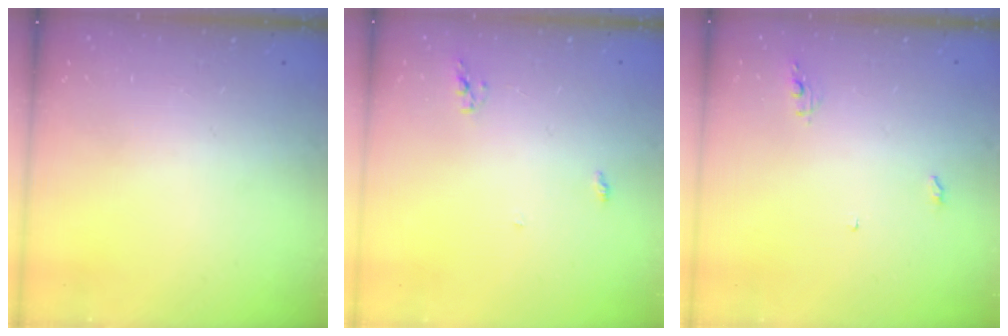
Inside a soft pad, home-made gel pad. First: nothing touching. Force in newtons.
{"total": 3.7, "press": 3.7, "slide": 0.1}
{"total": 4.1, "press": 4.1, "slide": 0.3}